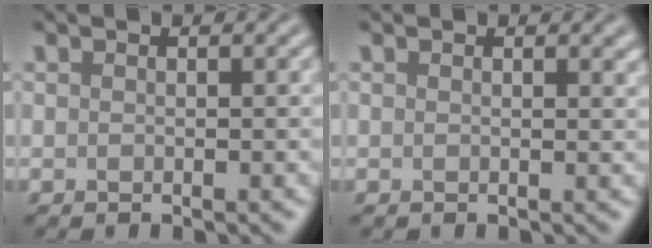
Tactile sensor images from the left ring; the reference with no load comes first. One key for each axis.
{"total": 0.9, "fx": 0.6, "fy": 0.2, "fz": 0.6, "tx": -0.002, "ty": 0.001, "tz": 0.009}